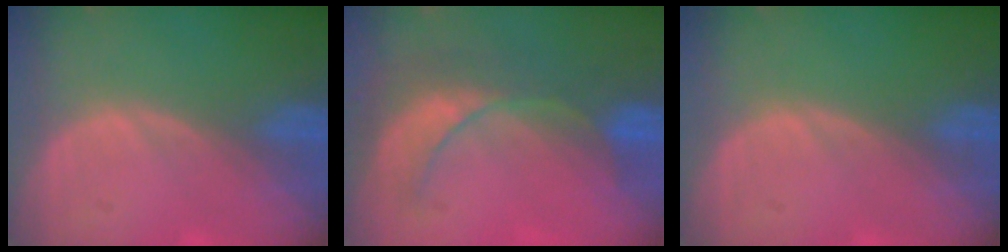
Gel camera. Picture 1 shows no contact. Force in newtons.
{"total": 9.1, "press": 7.9, "slide": 4.5}
{"total": 0.0}